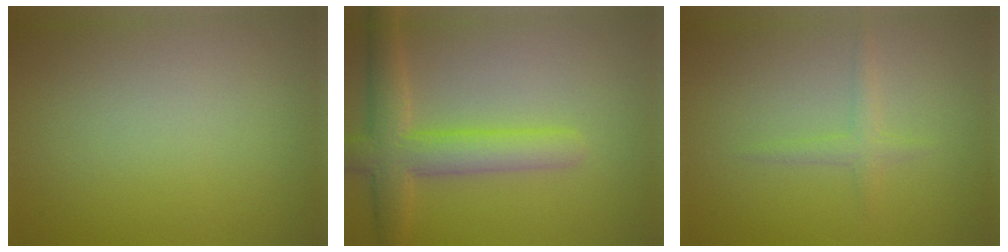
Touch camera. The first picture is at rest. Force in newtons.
{"total": 5.3, "press": 5.3, "slide": 0.2}
{"total": 1.3, "press": 1.3, "slide": 0.1}